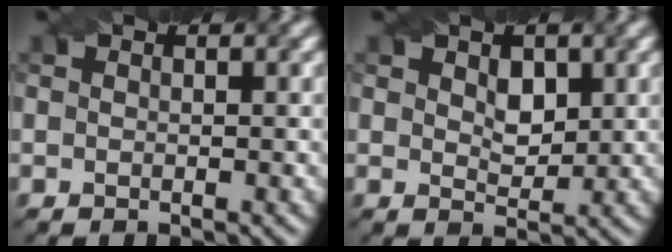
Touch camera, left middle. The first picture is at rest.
{"total": 2.3, "force": [0.9, 1.5, 1.4], "torque": [-0.028, -0.007, 0.020]}